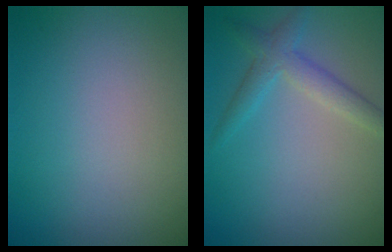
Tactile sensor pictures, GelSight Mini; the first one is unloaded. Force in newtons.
{"total": 2.7, "press": 2.7, "slide": 0.1}